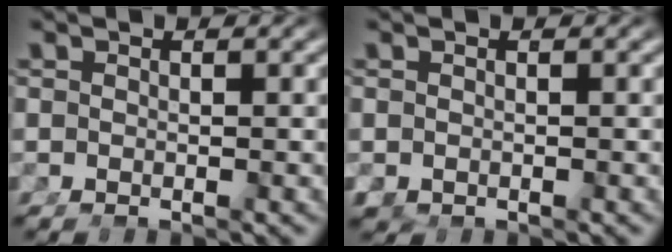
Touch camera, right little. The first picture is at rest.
{"total": 2.0, "force": [-1.0, 1.5, 0.7], "torque": [-0.030, -0.023, -0.005]}